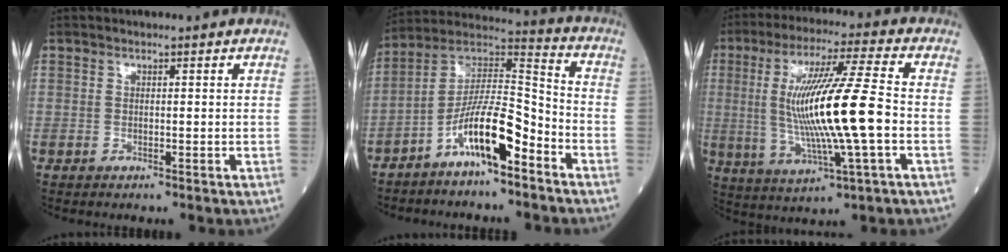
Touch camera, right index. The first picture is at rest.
{"total": 11.6, "force": [-6.3, 2.4, 9.5], "torque": [-0.180, 0.024, -0.112]}
{"total": 16.2, "force": [-0.9, 0.3, 16.2], "torque": [-0.314, -0.001, -0.018]}